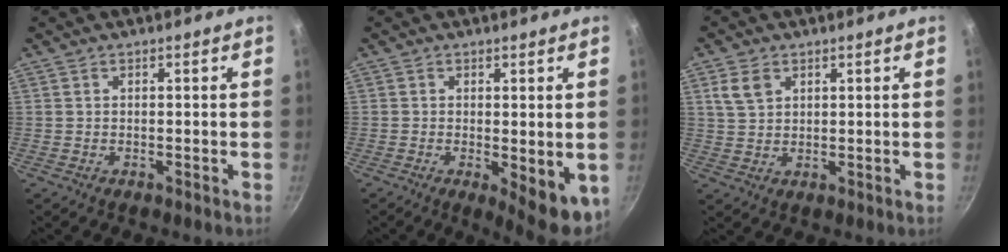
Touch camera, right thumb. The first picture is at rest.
{"total": 7.9, "force": [-1.2, 2.9, 7.2], "torque": [-0.081, -0.008, -0.008]}
{"total": 4.5, "force": [2.0, 3.1, 2.5], "torque": [-0.035, -0.002, 0.041]}